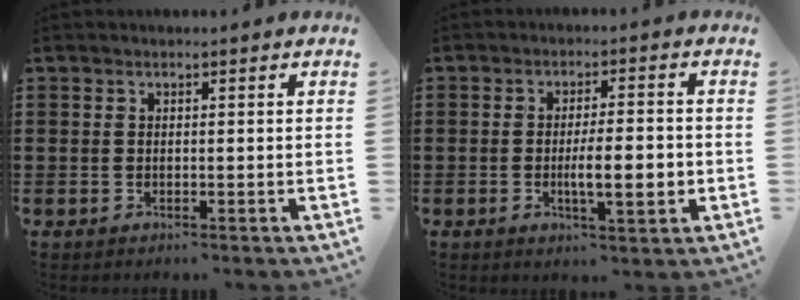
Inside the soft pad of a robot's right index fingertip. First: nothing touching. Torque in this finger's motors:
{"motor_torque": [1.60, -0.53, 0.53, 0.18]}